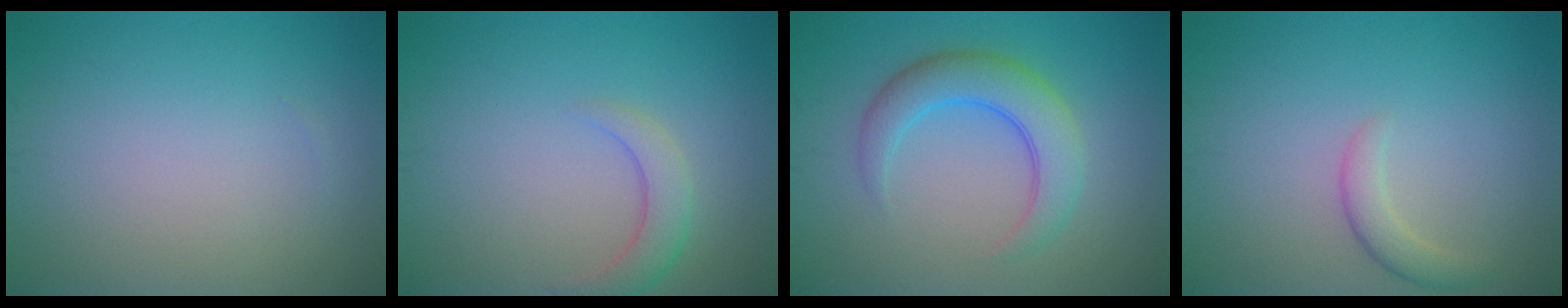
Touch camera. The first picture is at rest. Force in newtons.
{"total": 2.5, "press": 2.5, "slide": 0.2}
{"total": 4.7, "press": 4.7, "slide": 0.0}
{"total": 1.9, "press": 1.9, "slide": 0.2}